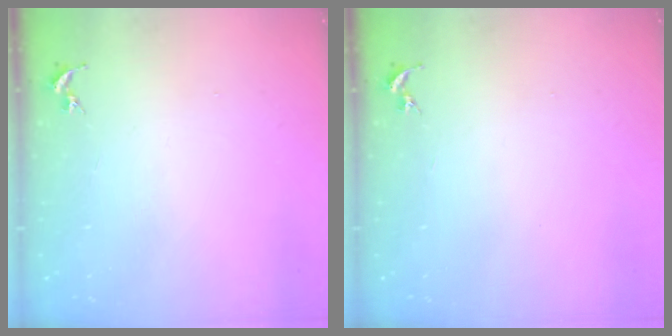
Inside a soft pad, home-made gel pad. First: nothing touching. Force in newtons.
{"total": 0.0}